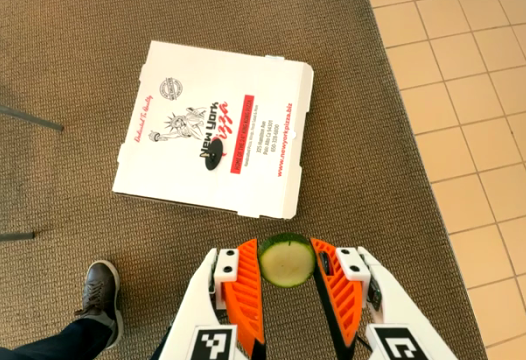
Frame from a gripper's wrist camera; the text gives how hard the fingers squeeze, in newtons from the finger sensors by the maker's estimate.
{"total": 8.3, "left": 8.0, "right": 8.7}